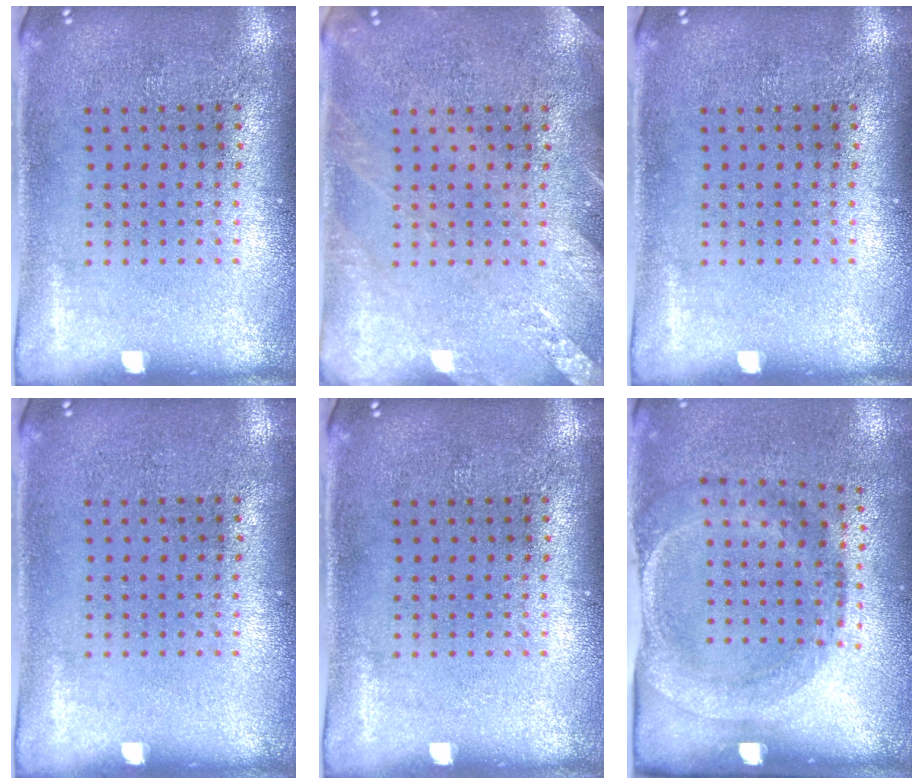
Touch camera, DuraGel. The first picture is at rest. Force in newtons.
{"total": 2.1, "press": 2.1, "slide": 0.2}
{"total": 0.0}
{"total": 0.0}
{"total": 0.0}
{"total": 1.9, "press": 1.2, "slide": 1.5}